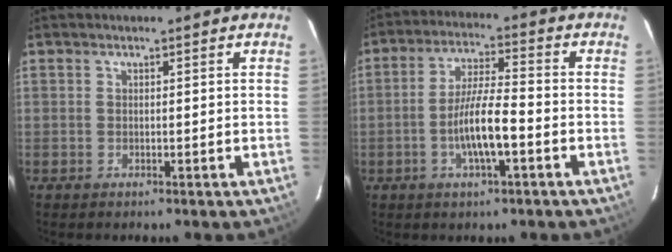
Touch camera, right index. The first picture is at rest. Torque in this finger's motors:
{"motor_torque": [0.55, -0.26, 0.34, 0.14]}